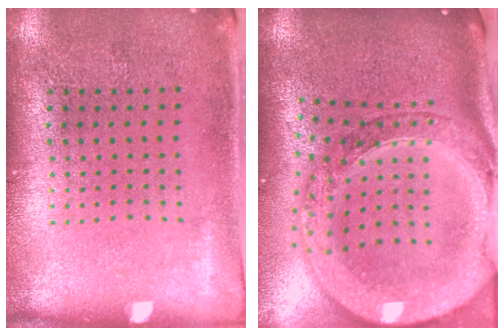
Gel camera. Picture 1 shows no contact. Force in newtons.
{"total": 3.9, "press": 3.0, "slide": 2.5}